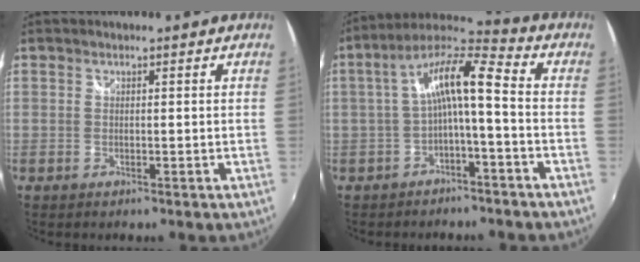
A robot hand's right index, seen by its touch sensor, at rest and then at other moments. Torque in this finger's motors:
{"motor_torque": [1.06, -0.38, 0.60, 0.15]}